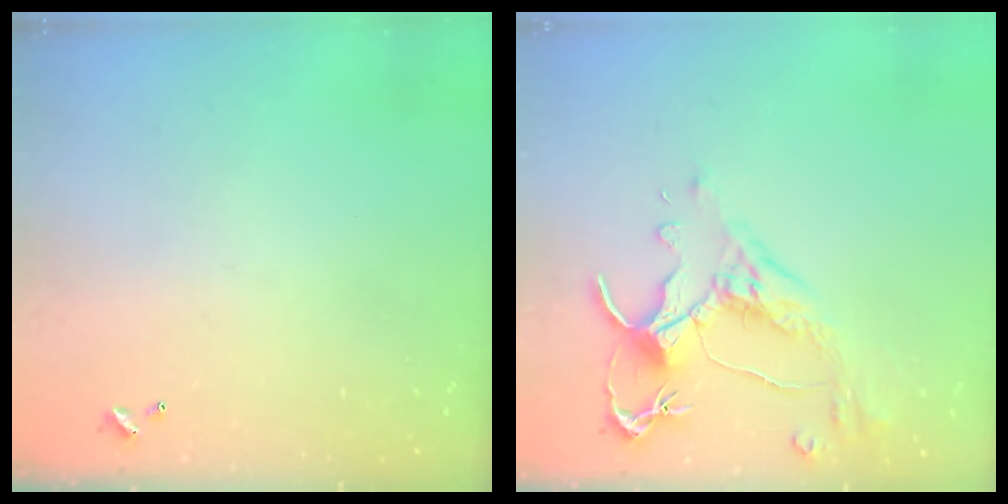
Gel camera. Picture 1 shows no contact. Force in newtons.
{"total": 2.5, "press": 2.1, "slide": 1.2}